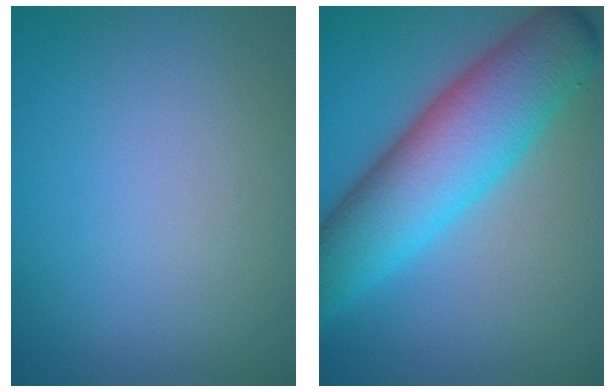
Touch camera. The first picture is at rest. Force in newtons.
{"total": 9.8, "press": 9.8, "slide": 0.2}